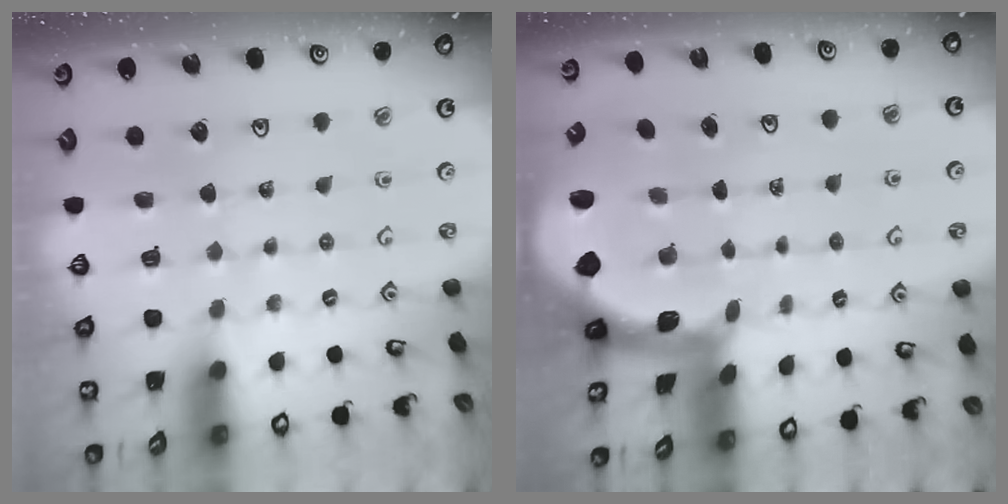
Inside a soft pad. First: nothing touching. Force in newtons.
{"total": 1.7, "press": 1.7, "slide": 0.4}